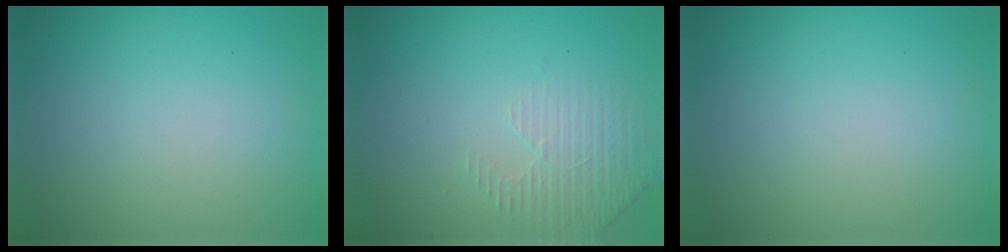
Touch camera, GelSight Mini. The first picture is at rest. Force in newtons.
{"total": 2.3, "press": 2.2, "slide": 0.6}
{"total": 0.0}